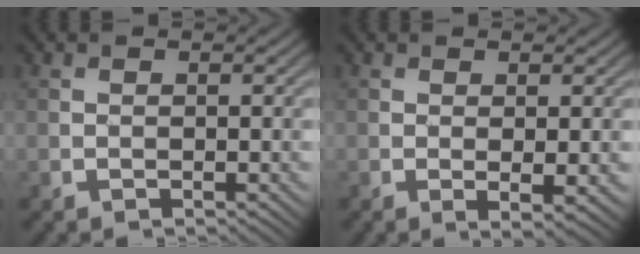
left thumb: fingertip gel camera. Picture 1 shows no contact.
{"total": 2.2, "force": [0.1, 0.3, 2.2], "torque": [-0.042, -0.007, 0.003]}